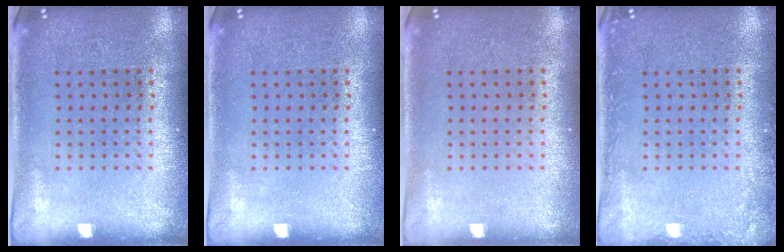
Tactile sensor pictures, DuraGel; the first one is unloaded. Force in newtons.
{"total": 0.0}
{"total": 0.0}
{"total": 1.3, "press": 1.3, "slide": 0.1}